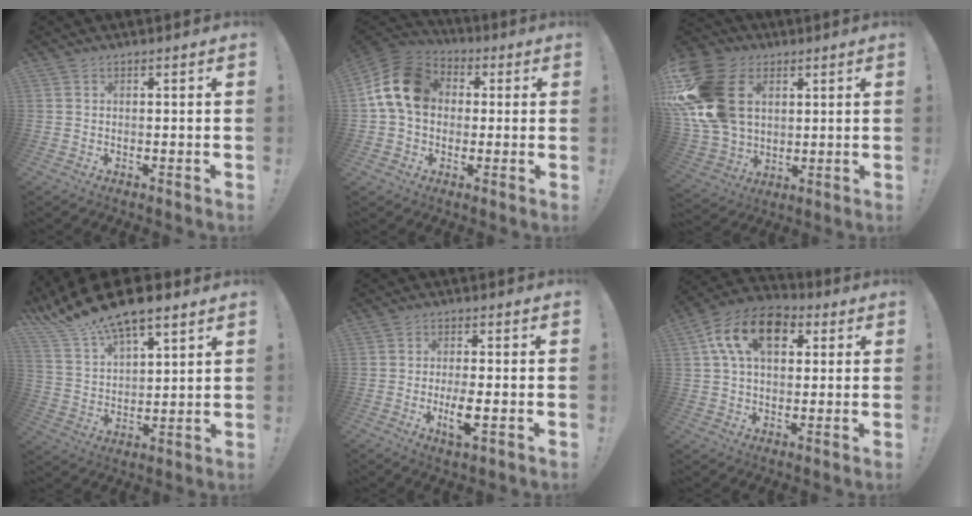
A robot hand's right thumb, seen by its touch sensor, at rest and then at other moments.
{"total": 16.3, "force": [2.8, 12.3, 10.3], "torque": [-0.181, 0.013, 0.058]}
{"total": 23.0, "force": [5.8, 16.5, 14.9], "torque": [-0.298, -0.019, 0.115]}
{"total": 13.4, "force": [11.3, 4.1, 6.0], "torque": [-0.128, -0.079, 0.203]}
{"total": 5.2, "force": [-1.3, 1.4, 4.9], "torque": [-0.089, -0.009, -0.024]}
{"total": 15.4, "force": [5.3, 9.9, 10.6], "torque": [-0.183, 0.000, 0.098]}